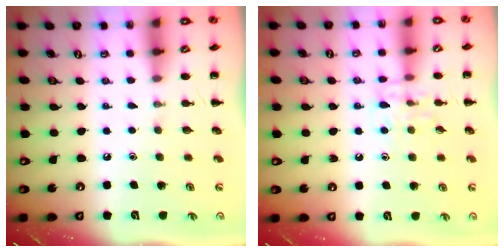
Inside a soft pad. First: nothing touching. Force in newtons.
{"total": 7.7, "press": 7.7, "slide": 0.4}